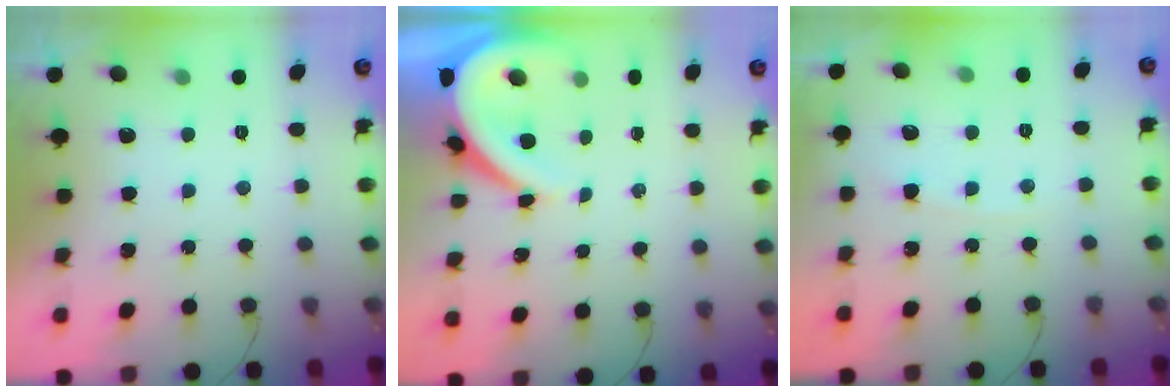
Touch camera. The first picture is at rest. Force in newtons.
{"total": 8.0, "press": 7.9, "slide": 1.0}
{"total": 3.2, "press": 3.1, "slide": 0.5}